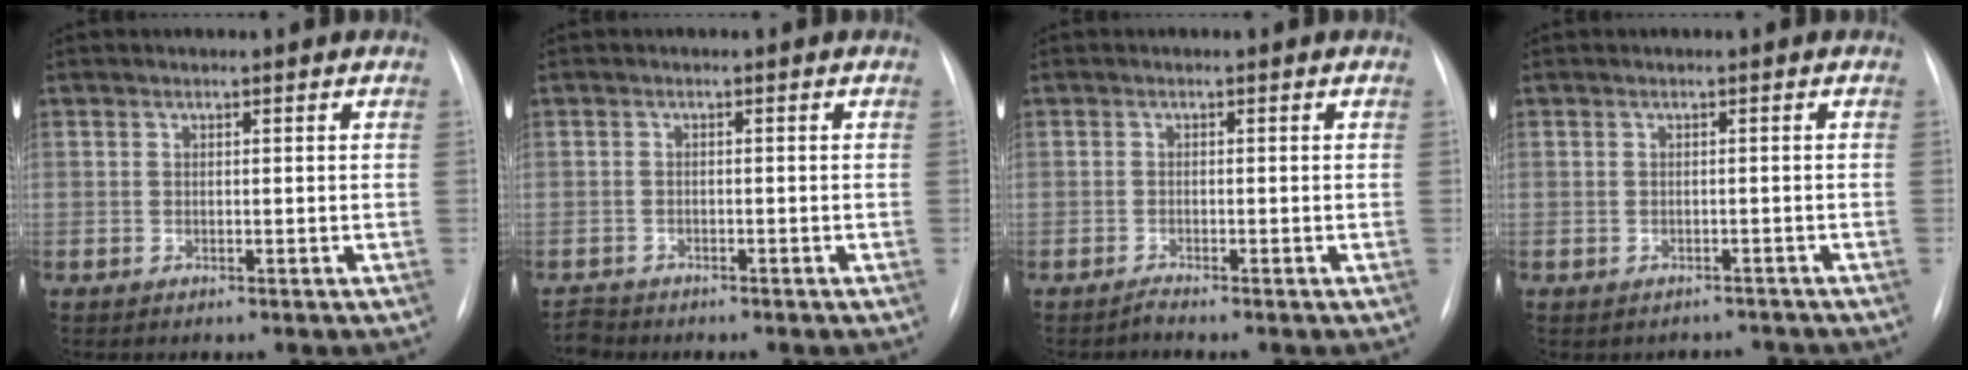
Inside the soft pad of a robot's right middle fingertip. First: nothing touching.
{"total": 2.1, "force": [-2.1, 0.4, -0.5], "torque": [0.007, -0.010, -0.037]}
{"total": 0.9, "force": [-0.8, -0.3, 0.1], "torque": [-0.001, -0.003, -0.016]}
{"total": 2.6, "force": [-2.3, 1.0, -0.6], "torque": [0.012, 0.008, -0.030]}